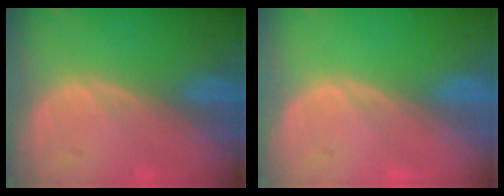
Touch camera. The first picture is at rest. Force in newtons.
{"total": 0.0}